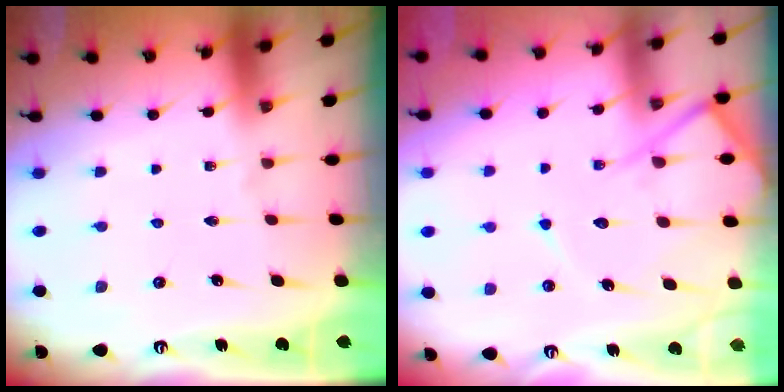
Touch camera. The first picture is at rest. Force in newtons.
{"total": 10.4, "press": 10.3, "slide": 1.0}